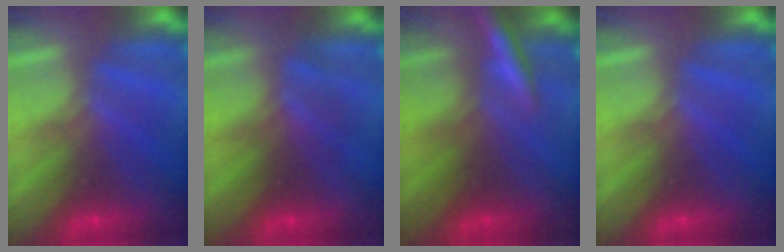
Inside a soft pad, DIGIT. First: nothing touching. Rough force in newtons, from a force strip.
{"total": 2.5}
{"total": 3.0}
{"total": 0.0}